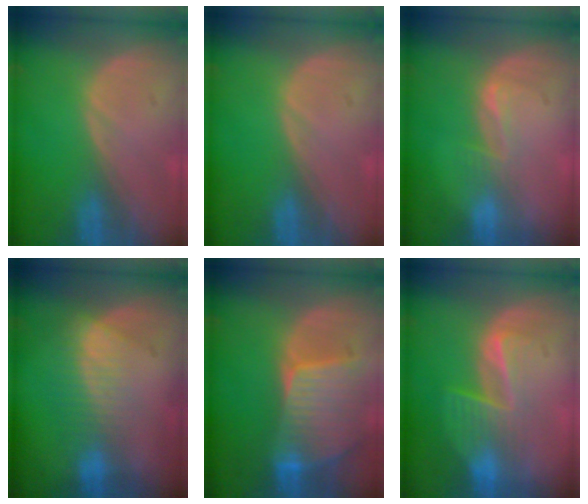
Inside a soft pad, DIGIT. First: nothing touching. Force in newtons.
{"total": 0.0}
{"total": 2.6, "press": 2.0, "slide": 1.6}
{"total": 7.4, "press": 6.3, "slide": 3.8}
{"total": 9.3, "press": 8.1, "slide": 4.4}
{"total": 6.8, "press": 5.9, "slide": 3.5}